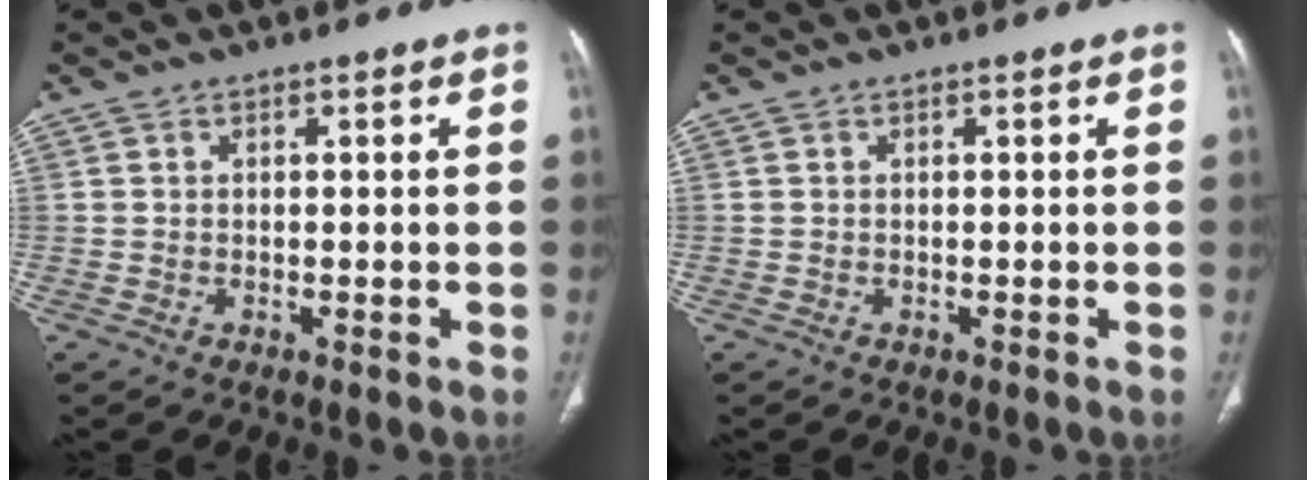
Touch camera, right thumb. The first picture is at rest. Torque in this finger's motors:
{"motor_torque": [0.00, 0.00, 0.00, 0.00, 0.00]}